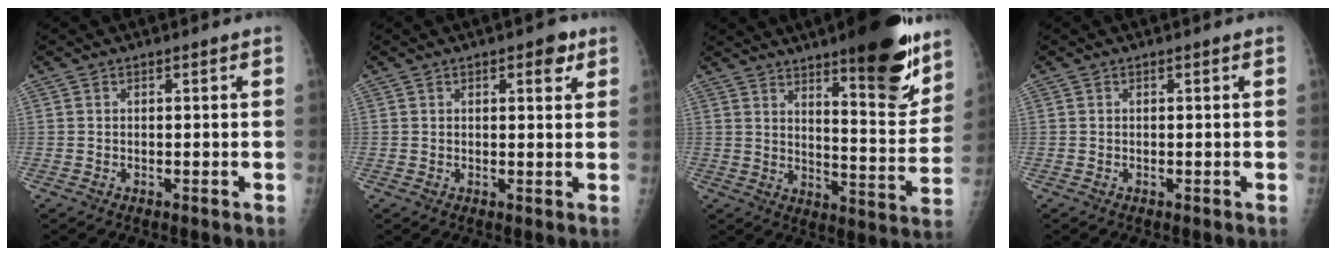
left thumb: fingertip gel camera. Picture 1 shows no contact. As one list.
[{"total": 3.6, "force": [1.9, 1.6, 2.6], "torque": [-0.020, -0.005, 0.020]}, {"total": 17.9, "force": [11.8, 4.2, 12.8], "torque": [-0.139, -0.080, 0.176]}, {"total": 0.0}]